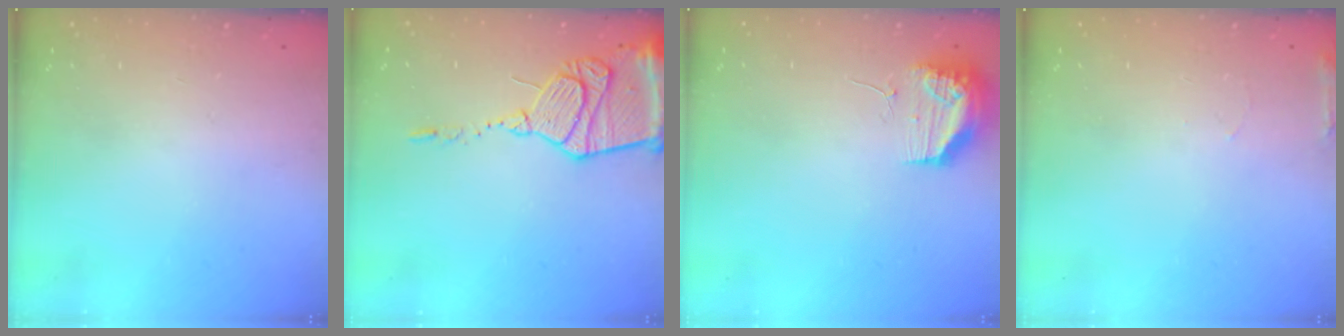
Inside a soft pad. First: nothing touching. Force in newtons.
{"total": 17.8, "press": 17.7, "slide": 1.5}
{"total": 10.6, "press": 10.5, "slide": 1.3}
{"total": 5.2, "press": 5.0, "slide": 1.3}